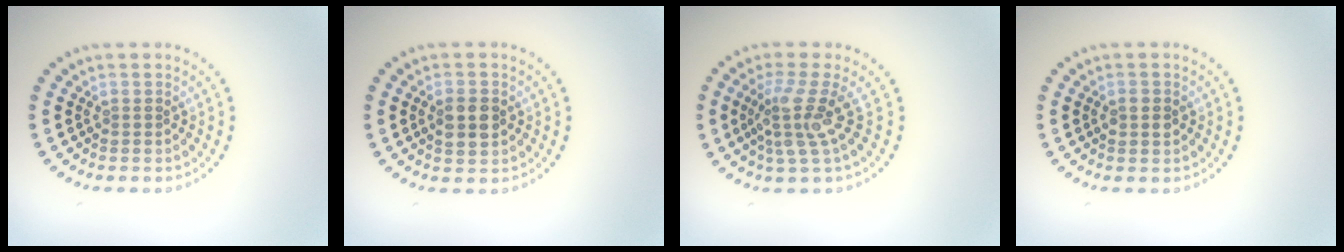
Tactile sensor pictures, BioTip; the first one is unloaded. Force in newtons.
{"total": 2.4, "press": 2.4, "slide": 0.1}
{"total": 3.5, "press": 2.5, "slide": 2.5}
{"total": 1.8, "press": 1.8, "slide": 0.0}